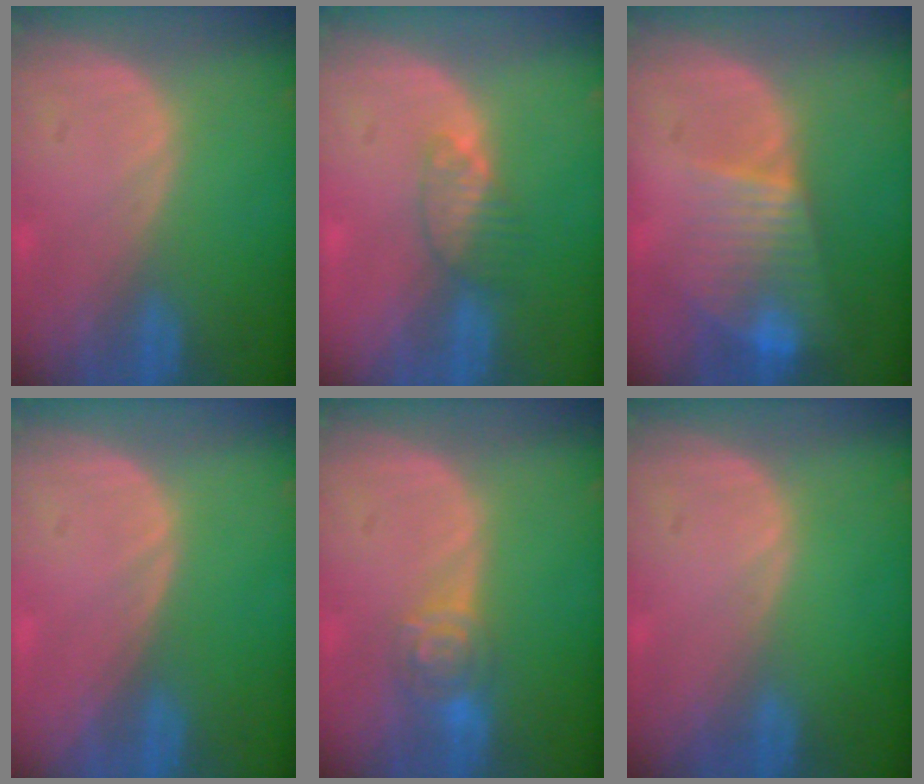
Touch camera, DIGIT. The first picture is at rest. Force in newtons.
{"total": 3.3, "press": 3.1, "slide": 1.3}
{"total": 8.1, "press": 7.0, "slide": 4.2}
{"total": 0.0}
{"total": 4.6, "press": 4.2, "slide": 1.9}
{"total": 0.0}